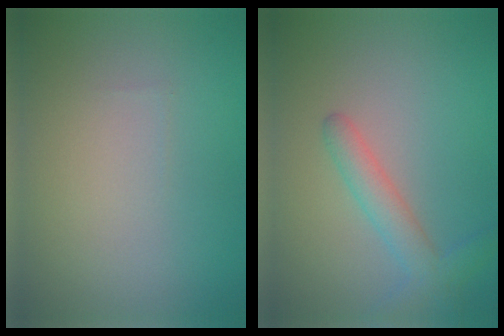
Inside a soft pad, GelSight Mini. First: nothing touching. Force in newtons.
{"total": 2.8, "press": 2.7, "slide": 0.2}